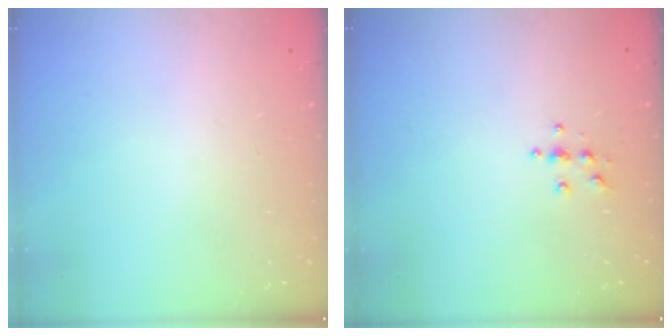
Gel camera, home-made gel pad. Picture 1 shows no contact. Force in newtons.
{"total": 3.9, "press": 3.9, "slide": 0.4}